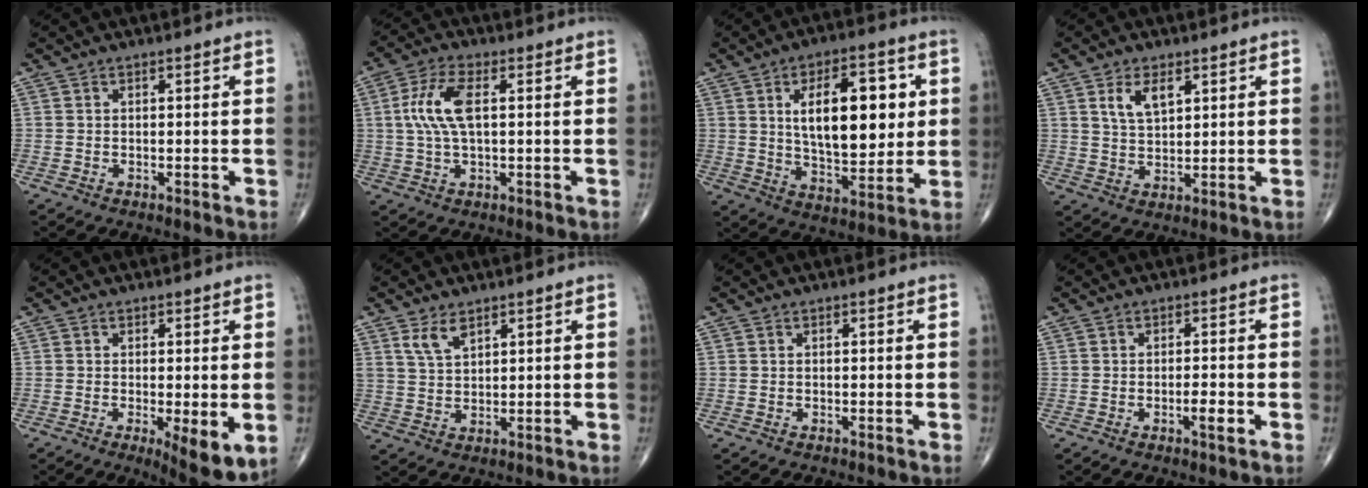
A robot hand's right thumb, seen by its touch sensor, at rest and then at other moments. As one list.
[{"total": 8.4, "force": [1.2, 3.4, 7.6], "torque": [-0.172, 0.013, 0.022]}, {"total": 17.7, "force": [3.7, 8.3, 15.2], "torque": [-0.203, -0.016, 0.064]}, {"total": 5.7, "force": [2.7, 2.9, 4.1], "torque": [-0.067, -0.014, 0.054]}, {"total": 7.5, "force": [-1.7, 2.2, 6.9], "torque": [-0.101, -0.023, -0.024]}, {"total": 4.2, "force": [2.7, 2.0, 2.5], "torque": [-0.043, -0.015, 0.059]}, {"total": 0.0}, {"total": 2.6, "force": [-0.9, 0.6, 2.4], "torque": [-0.039, 0.000, -0.016]}]